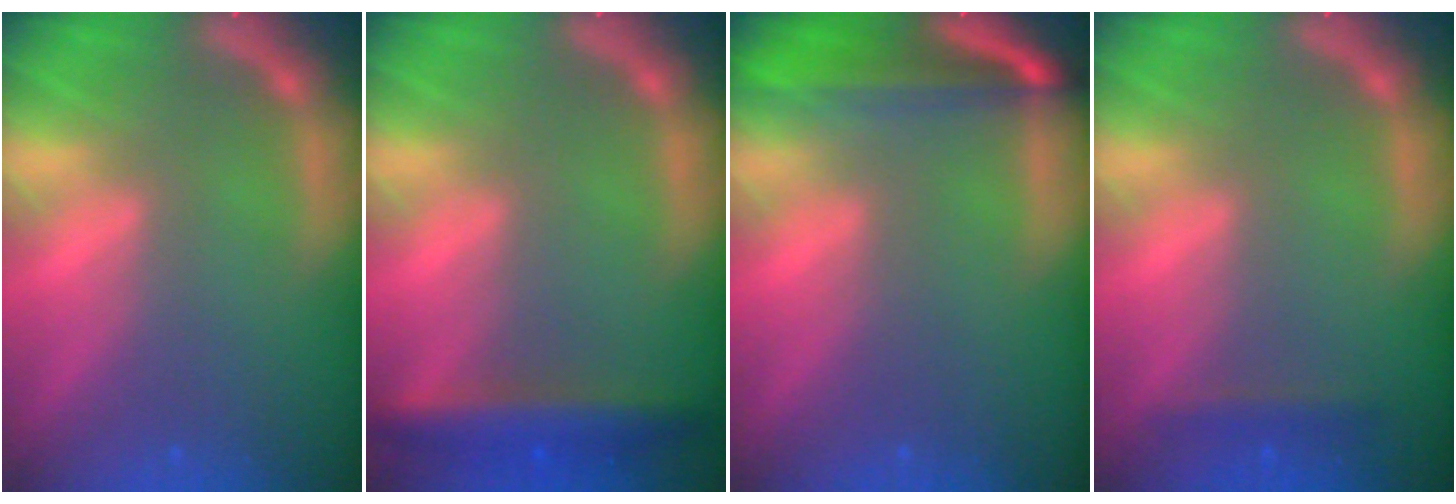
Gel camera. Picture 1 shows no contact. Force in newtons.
{"total": 4.4}
{"total": 6.0}
{"total": 1.4}